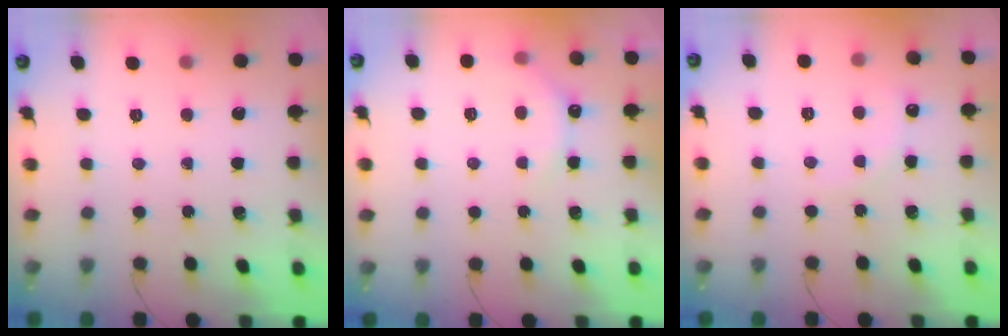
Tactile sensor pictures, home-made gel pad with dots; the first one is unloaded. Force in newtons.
{"total": 5.8, "press": 5.7, "slide": 1.3}
{"total": 6.7, "press": 6.5, "slide": 1.8}